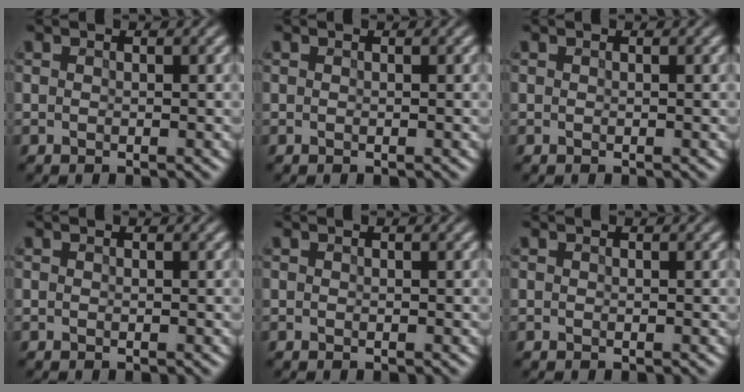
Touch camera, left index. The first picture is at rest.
{"total": 0.0}
{"total": 0.0}
{"total": 0.0}
{"total": 0.0}
{"total": 0.0}